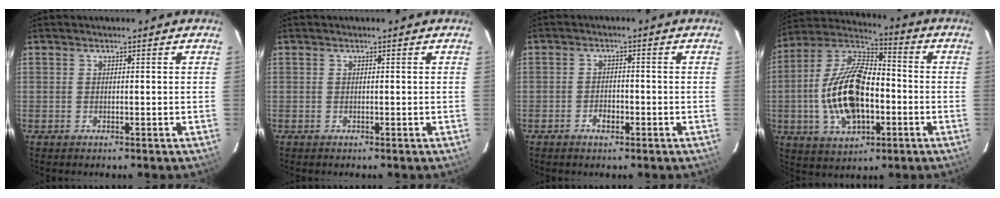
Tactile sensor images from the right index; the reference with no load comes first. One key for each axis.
{"total": 0.0}
{"total": 2.6, "fx": -1.5, "fy": 1.5, "fz": 1.5, "tx": -0.031, "ty": 0.001, "tz": -0.027}
{"total": 18.7, "fx": -3.7, "fy": 9.9, "fz": 15.3, "tx": -0.313, "ty": 0.011, "tz": -0.062}